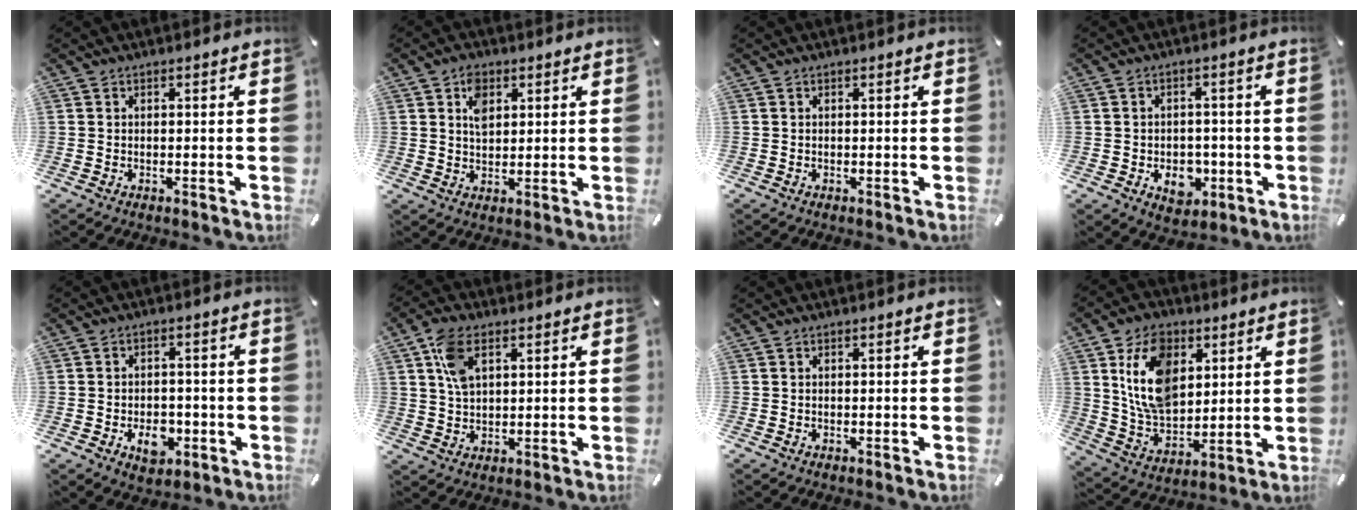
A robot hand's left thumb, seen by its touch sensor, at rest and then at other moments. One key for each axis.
{"total": 5.1, "fx": 2.0, "fy": 3.7, "fz": 2.9, "tx": -0.045, "ty": -0.002, "tz": 0.031}
{"total": 0.0}
{"total": 7.4, "fx": -2.1, "fy": 5.7, "fz": 4.2, "tx": -0.049, "ty": 0.008, "tz": -0.032}
{"total": 7.1, "fx": -2.5, "fy": 5.1, "fz": 4.4, "tx": -0.062, "ty": 0.007, "tz": -0.040}
{"total": 7.6, "fx": 3.0, "fy": 4.8, "fz": 5.1, "tx": -0.108, "ty": 0.004, "tz": 0.055}
{"total": 0.0}
{"total": 14.7, "fx": 5.2, "fy": 10.3, "fz": 9.1, "tx": -0.178, "ty": -0.005, "tz": 0.095}